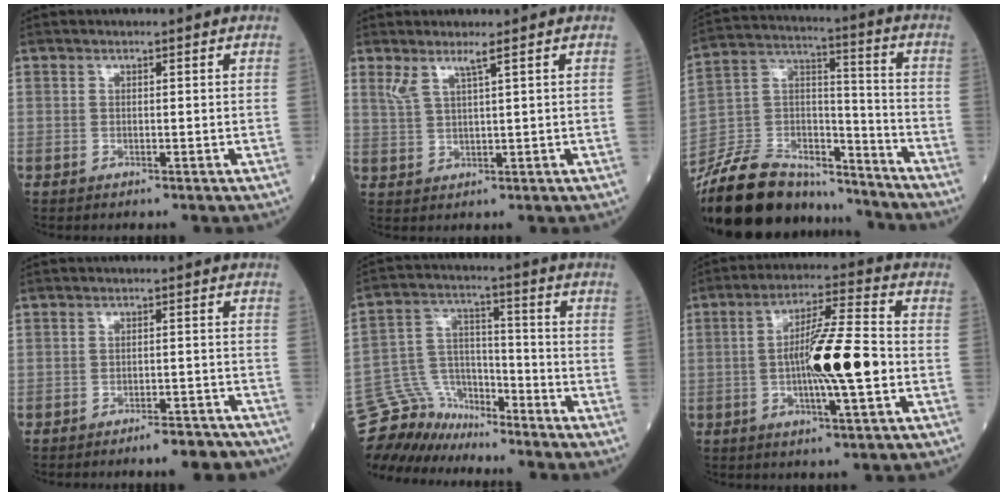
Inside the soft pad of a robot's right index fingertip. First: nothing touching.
{"total": 3.0, "force": [2.0, -0.3, 2.2], "torque": [-0.055, -0.001, 0.046]}
{"total": 23.4, "force": [-20.6, 7.5, 8.0], "torque": [-0.202, 0.011, -0.348]}
{"total": 4.7, "force": [-4.1, 1.3, 1.9], "torque": [-0.015, 0.005, -0.057]}
{"total": 13.0, "force": [-12.3, 4.0, 1.1], "torque": [-0.034, 0.036, -0.227]}
{"total": 12.4, "force": [-1.7, 1.0, 12.3], "torque": [-0.213, 0.005, -0.033]}